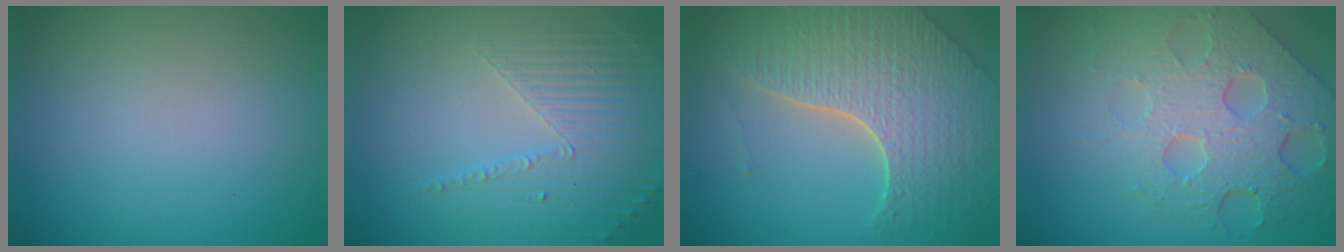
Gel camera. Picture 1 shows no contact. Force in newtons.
{"total": 4.8, "press": 3.2, "slide": 3.6}
{"total": 7.9, "press": 5.5, "slide": 5.6}
{"total": 8.2, "press": 5.5, "slide": 6.0}